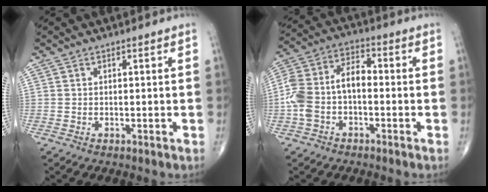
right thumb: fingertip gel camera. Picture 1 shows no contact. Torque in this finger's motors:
{"motor_torque": [1.41, 1.27, 1.01, -0.42, 0.06]}